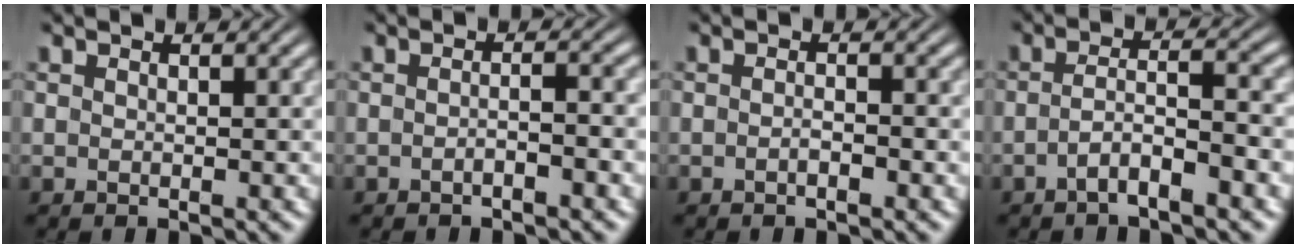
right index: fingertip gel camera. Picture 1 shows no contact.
{"total": 1.4, "force": [-1.0, 0.0, 0.9], "torque": [-0.002, 0.004, -0.021]}
{"total": 1.0, "force": [-0.7, 0.2, 0.6], "torque": [-0.001, 0.004, -0.016]}
{"total": 3.1, "force": [-2.0, 0.5, 2.3], "torque": [-0.030, -0.002, -0.035]}